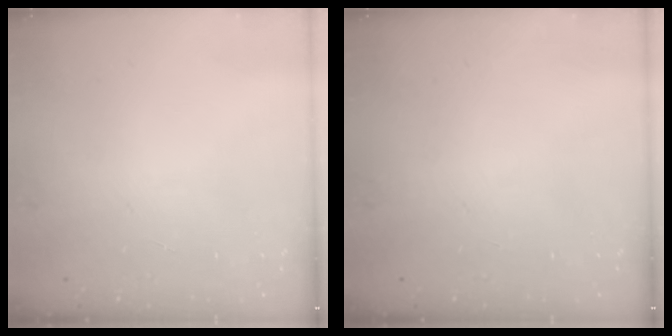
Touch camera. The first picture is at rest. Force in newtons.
{"total": 0.0}